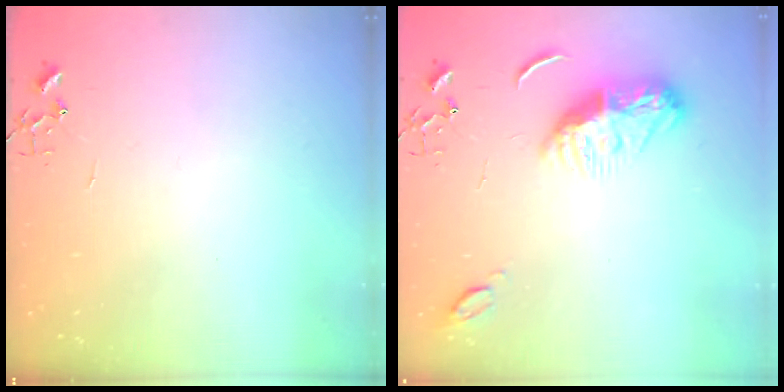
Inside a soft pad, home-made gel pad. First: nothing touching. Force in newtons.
{"total": 10.4, "press": 10.4, "slide": 0.1}